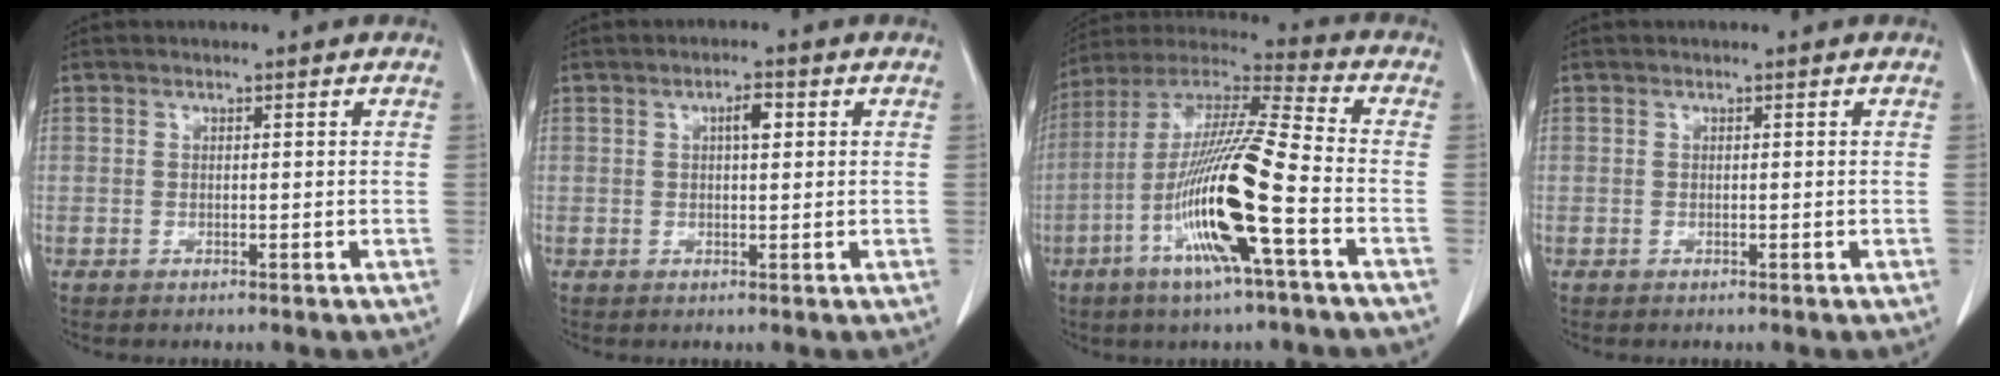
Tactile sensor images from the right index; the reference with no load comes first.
{"total": 2.5, "force": [0.7, 0.7, 2.2], "torque": [-0.039, 0.003, 0.011]}
{"total": 18.0, "force": [-5.9, 0.3, 17.0], "torque": [-0.340, -0.012, -0.118]}
{"total": 0.0}